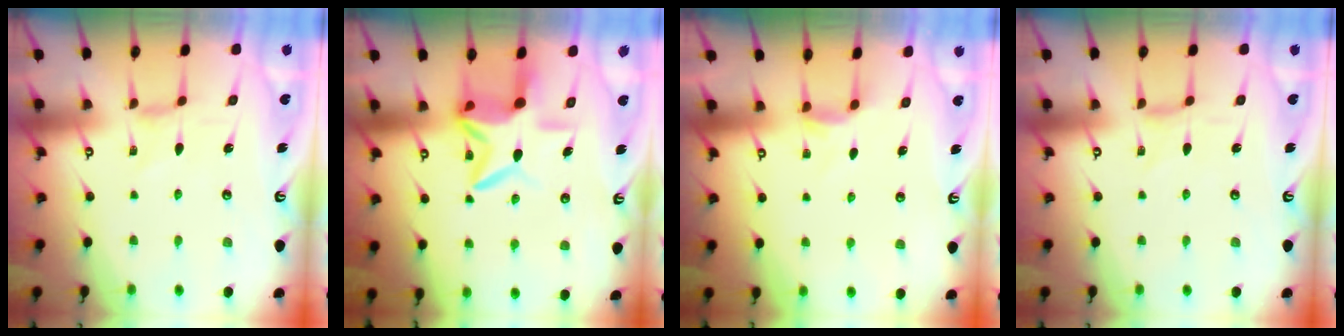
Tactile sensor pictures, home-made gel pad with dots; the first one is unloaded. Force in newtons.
{"total": 11.0, "press": 10.9, "slide": 1.1}
{"total": 2.8, "press": 2.8, "slide": 0.5}
{"total": 0.0}